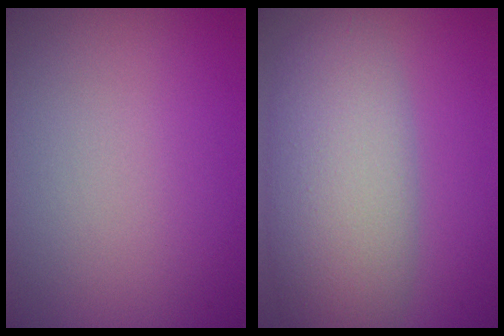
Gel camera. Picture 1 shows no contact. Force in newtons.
{"total": 7.7, "press": 7.6, "slide": 0.4}